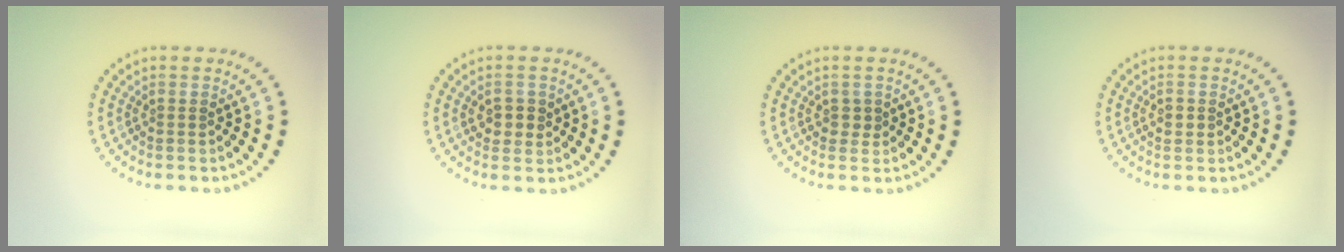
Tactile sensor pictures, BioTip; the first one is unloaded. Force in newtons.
{"total": 2.0, "press": 1.9, "slide": 0.5}
{"total": 1.0, "press": 0.9, "slide": 0.3}
{"total": 1.2, "press": 1.2, "slide": 0.1}